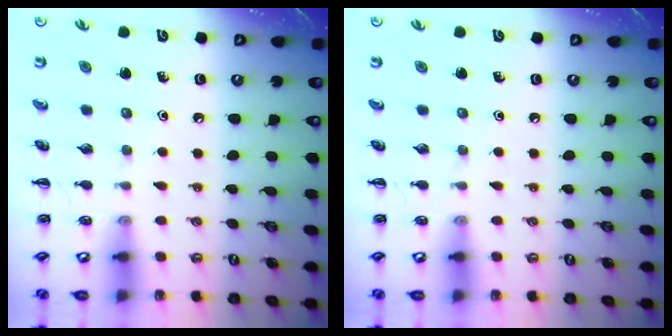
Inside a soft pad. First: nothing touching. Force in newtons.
{"total": 0.0}